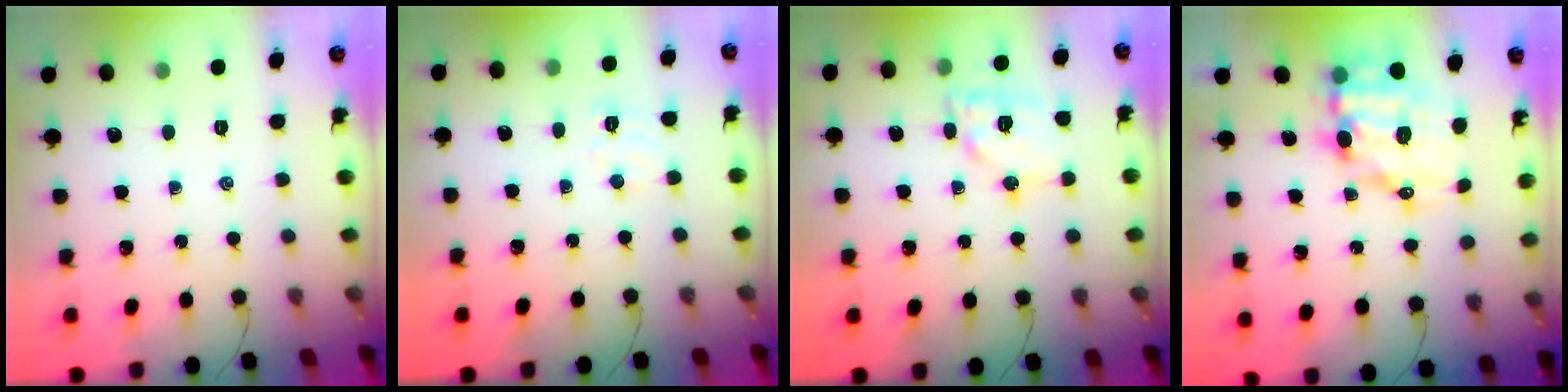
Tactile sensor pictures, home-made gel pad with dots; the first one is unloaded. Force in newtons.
{"total": 5.8, "press": 5.7, "slide": 1.3}
{"total": 11.3, "press": 11.2, "slide": 0.9}
{"total": 12.0, "press": 11.6, "slide": 3.0}